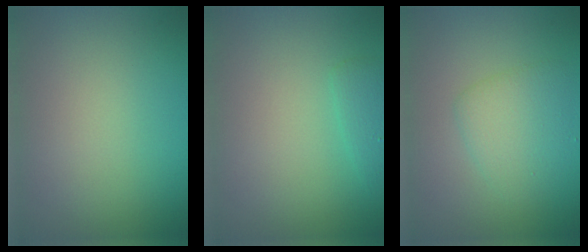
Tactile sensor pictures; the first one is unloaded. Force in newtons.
{"total": 1.3, "press": 1.3, "slide": 0.1}
{"total": 2.9, "press": 2.9, "slide": 0.1}